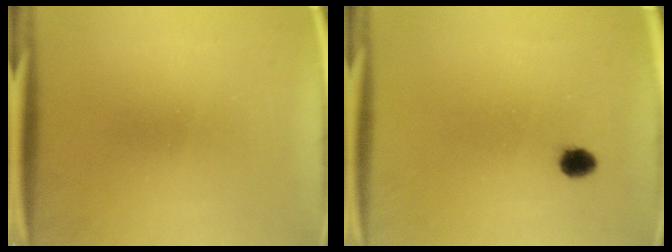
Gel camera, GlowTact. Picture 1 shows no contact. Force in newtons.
{"total": 2.5}